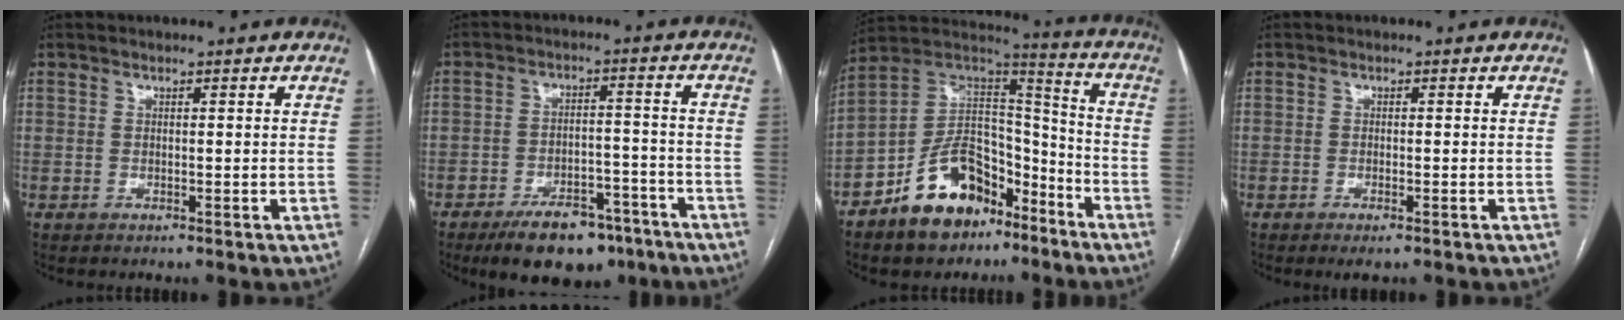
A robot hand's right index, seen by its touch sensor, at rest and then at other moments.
{"total": 11.4, "force": [-8.1, 5.4, 6.0], "torque": [-0.082, 0.008, -0.124]}
{"total": 16.2, "force": [-9.9, 9.3, 8.9], "torque": [-0.160, 0.043, -0.167]}
{"total": 1.6, "force": [-0.9, 0.4, 1.2], "torque": [-0.019, -0.004, -0.010]}